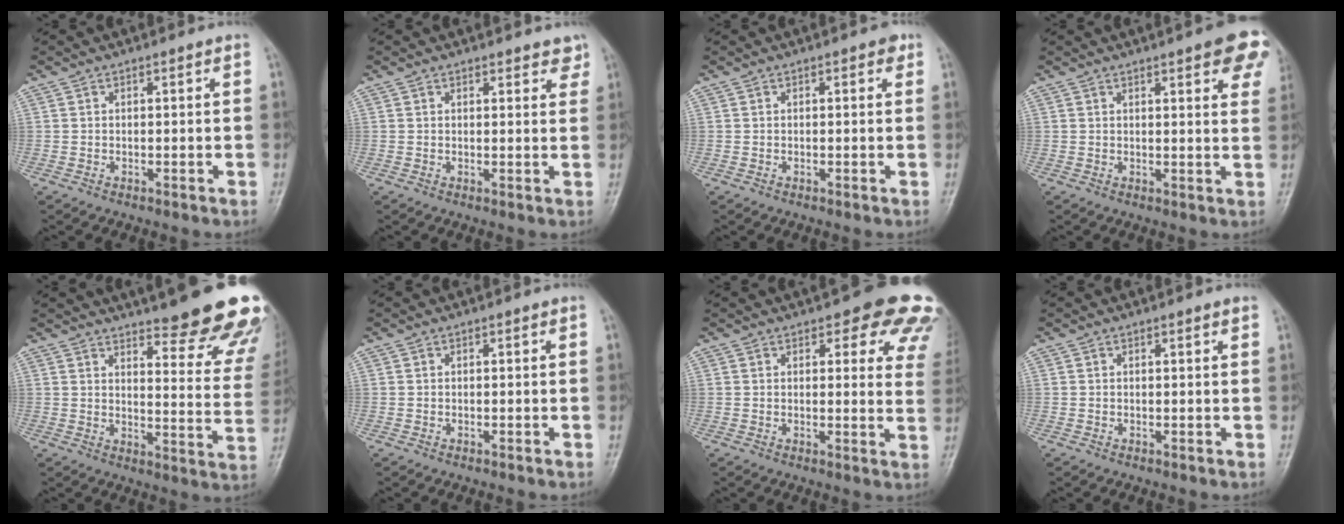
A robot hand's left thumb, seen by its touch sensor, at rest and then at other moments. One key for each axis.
{"total": 3.2, "fx": 2.6, "fy": 1.5, "fz": 1.1, "tx": 0.016, "ty": -0.011, "tz": 0.023}
{"total": 1.3, "fx": 0.5, "fy": 0.8, "fz": 0.9, "tx": -0.001, "ty": 0.001, "tz": 0.002}
{"total": 10.8, "fx": 6.0, "fy": 3.2, "fz": 8.4, "tx": -0.072, "ty": -0.016, "tz": 0.063}
{"total": 26.7, "fx": 20.7, "fy": 6.4, "fz": 15.7, "tx": -0.160, "ty": -0.123, "tz": 0.244}
{"total": 0.0}
{"total": 14.0, "fx": 9.9, "fy": 5.5, "fz": 8.2, "tx": -0.036, "ty": -0.036, "tz": 0.090}
{"total": 1.0, "fx": 0.6, "fy": 0.3, "fz": 0.7, "tx": -0.009, "ty": -0.001, "tz": 0.006}